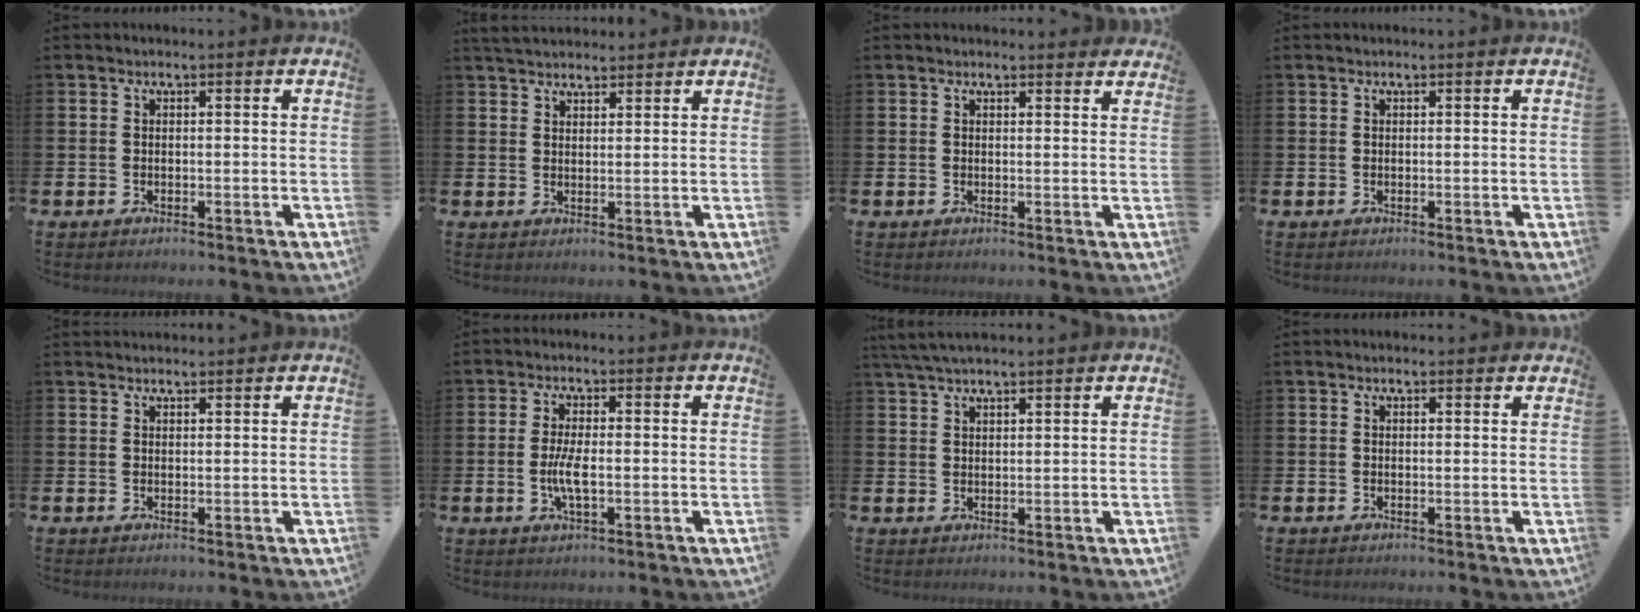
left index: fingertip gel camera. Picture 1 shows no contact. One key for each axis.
{"total": 3.4, "fx": 3.3, "fy": 0.8, "fz": 0.5, "tx": -0.002, "ty": -0.015, "tz": 0.058}
{"total": 1.3, "fx": 1.3, "fy": 0.2, "fz": 0.0, "tx": 0.013, "ty": -0.008, "tz": 0.021}
{"total": 0.0}
{"total": 1.3, "fx": 1.2, "fy": 0.2, "fz": 0.0, "tx": 0.014, "ty": -0.006, "tz": 0.020}
{"total": 3.7, "fx": -0.5, "fy": 1.1, "fz": 3.5, "tx": -0.058, "ty": -0.005, "tz": -0.014}
{"total": 3.9, "fx": 3.4, "fy": 0.6, "fz": 1.7, "tx": -0.039, "ty": -0.005, "tz": 0.064}
{"total": 0.5, "fx": 0.5, "fy": 0.2, "fz": 0.1, "tx": 0.013, "ty": -0.004, "tz": 0.005}